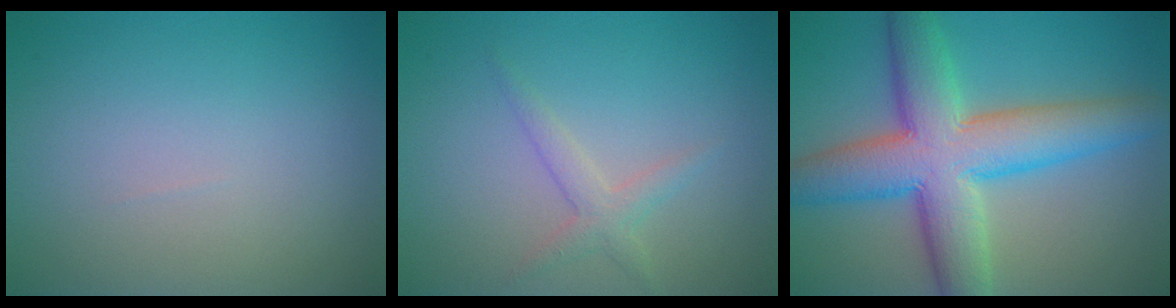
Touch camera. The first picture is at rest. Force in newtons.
{"total": 1.8, "press": 1.8, "slide": 0.1}
{"total": 10.2, "press": 10.2, "slide": 0.2}